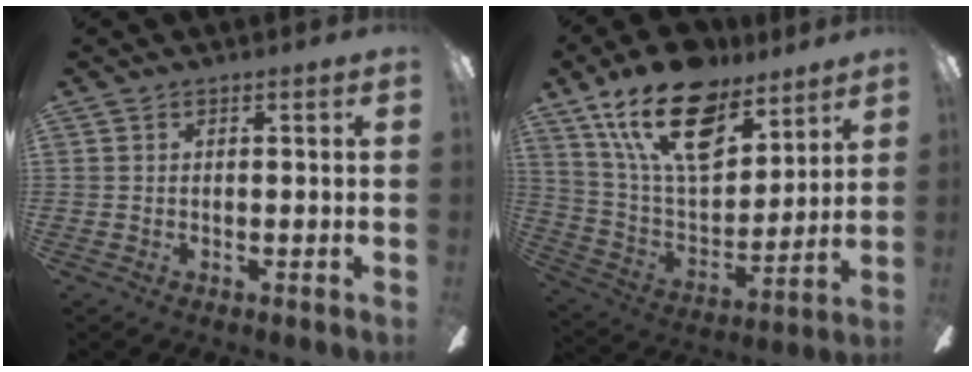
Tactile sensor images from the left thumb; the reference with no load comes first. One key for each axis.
{"total": 21.5, "fx": 13.7, "fy": 10.8, "fz": 12.6, "tx": -0.226, "ty": -0.076, "tz": 0.242}